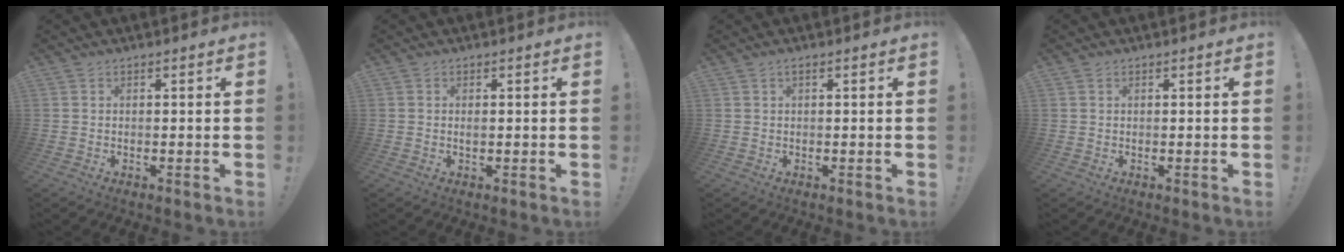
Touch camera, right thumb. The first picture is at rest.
{"total": 0.6, "force": [0.1, 0.3, 0.5], "torque": [-0.006, -0.002, 0.000]}
{"total": 0.8, "force": [0.2, 0.2, 0.8], "torque": [-0.016, 0.001, 0.004]}
{"total": 0.0}